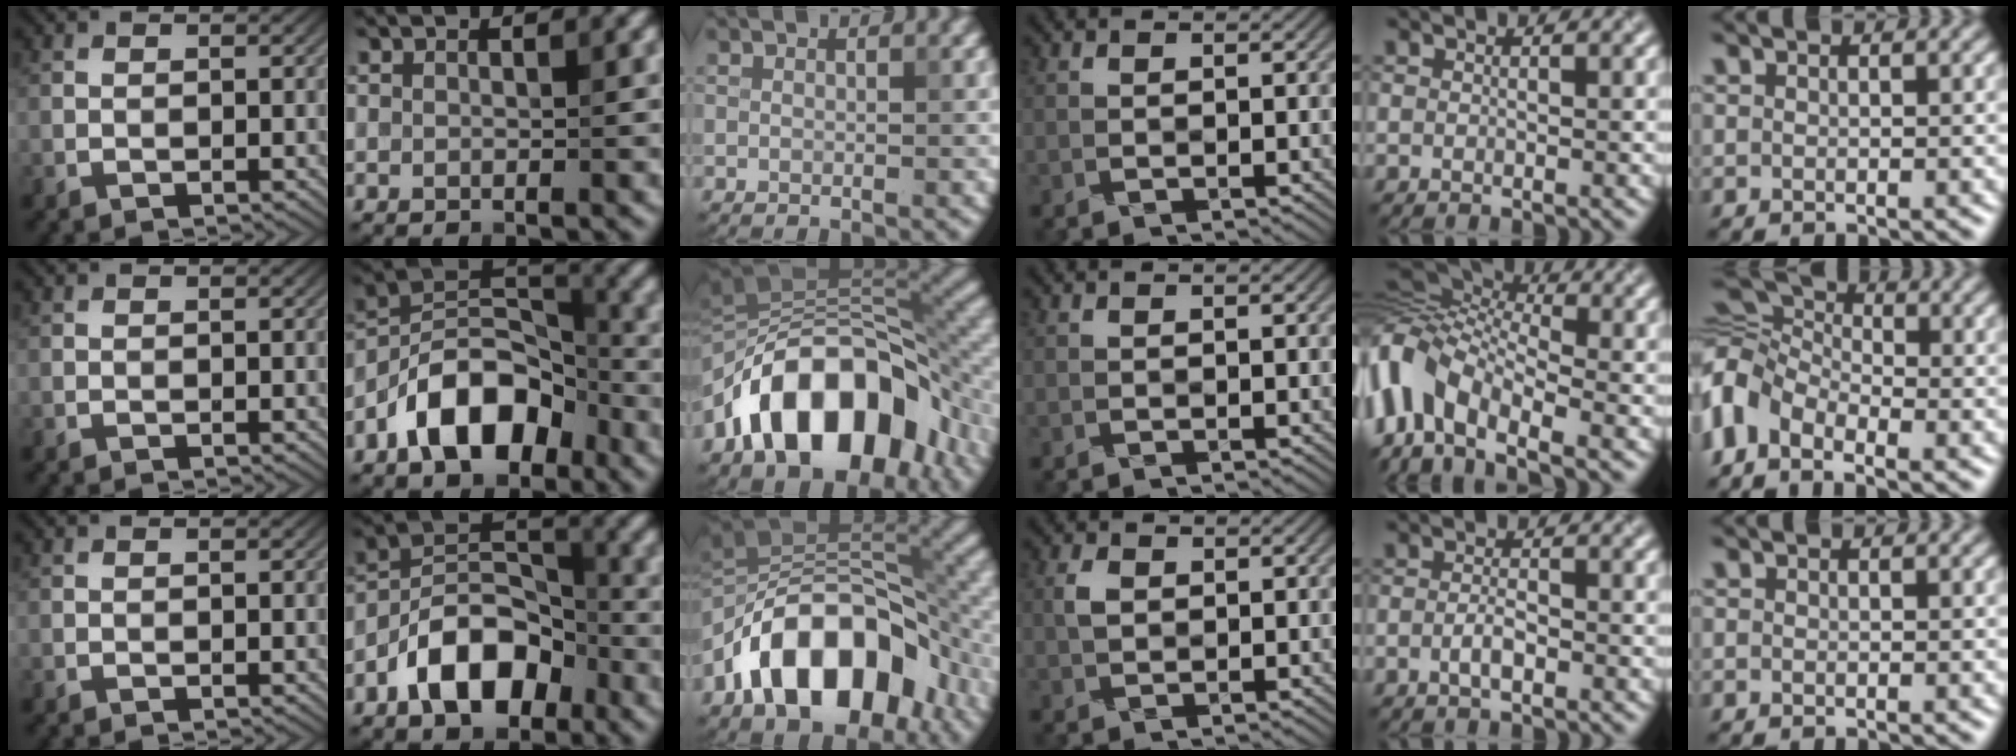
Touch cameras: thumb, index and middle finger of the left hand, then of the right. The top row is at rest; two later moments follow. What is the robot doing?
{"motion": "fold", "object": "napkin"}